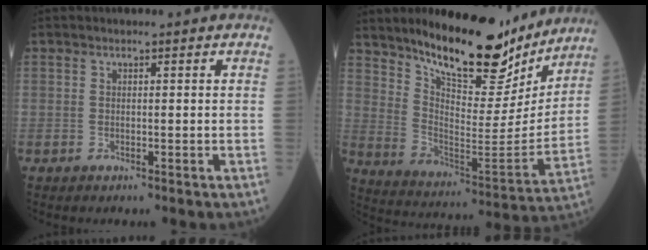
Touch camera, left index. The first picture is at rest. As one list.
[{"total": 19.8, "force": [16.4, 5.3, 9.7], "torque": [-0.156, -0.035, 0.260]}]